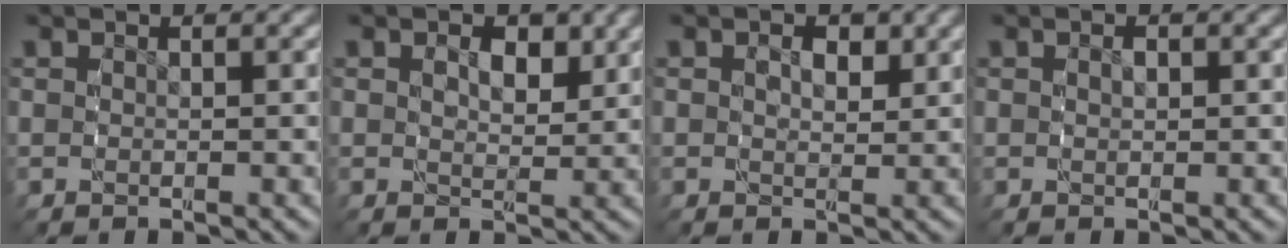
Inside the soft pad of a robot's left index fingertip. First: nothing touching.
{"total": 2.2, "force": [0.6, 1.5, 1.5], "torque": [-0.020, -0.009, 0.010]}
{"total": 1.8, "force": [0.2, 1.3, 1.2], "torque": [-0.012, -0.006, 0.004]}
{"total": 0.8, "force": [-0.1, 0.6, 0.5], "torque": [-0.011, -0.003, 0.000]}